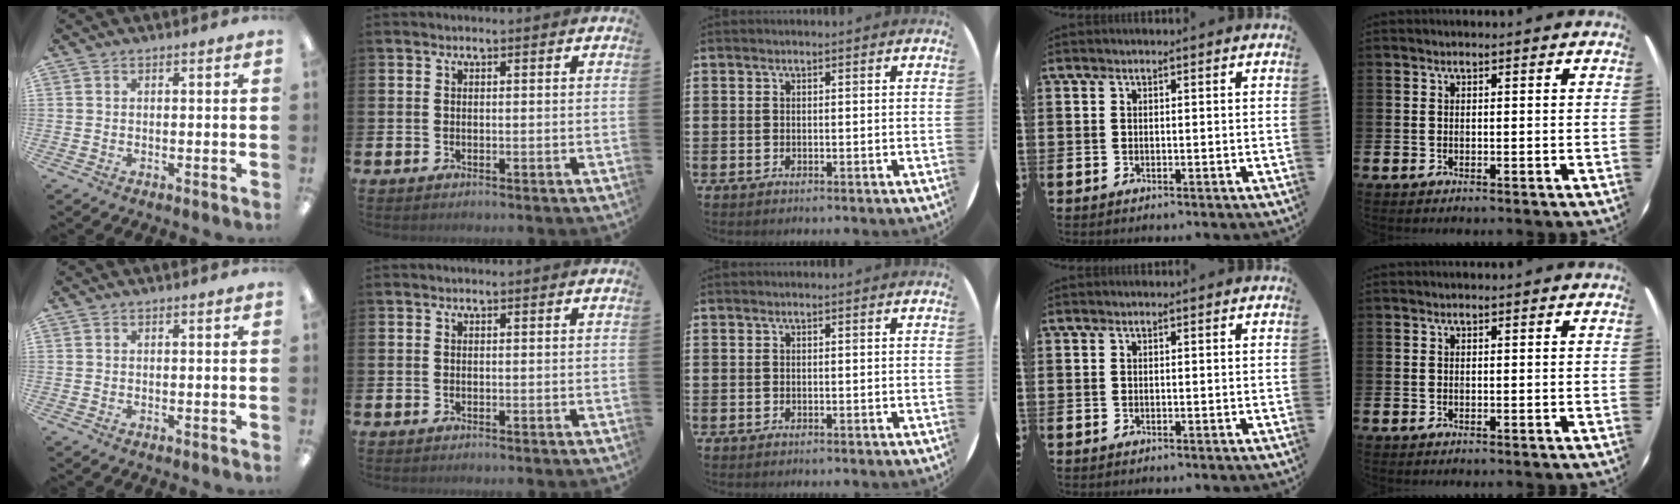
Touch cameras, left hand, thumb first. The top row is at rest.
{}